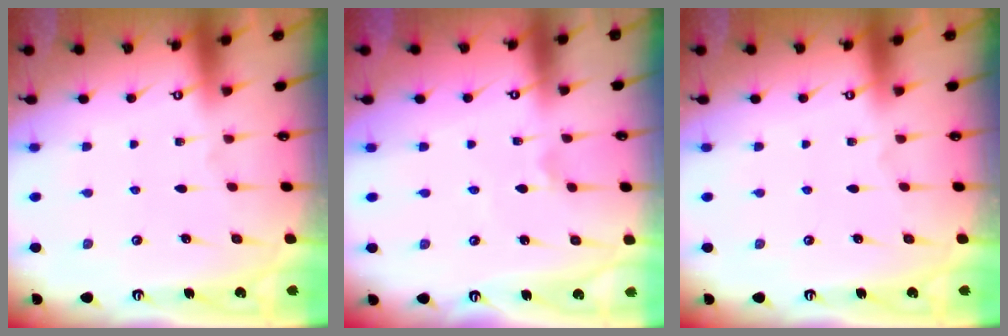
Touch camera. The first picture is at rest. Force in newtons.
{"total": 1.6, "press": 1.5, "slide": 0.2}
{"total": 0.0}